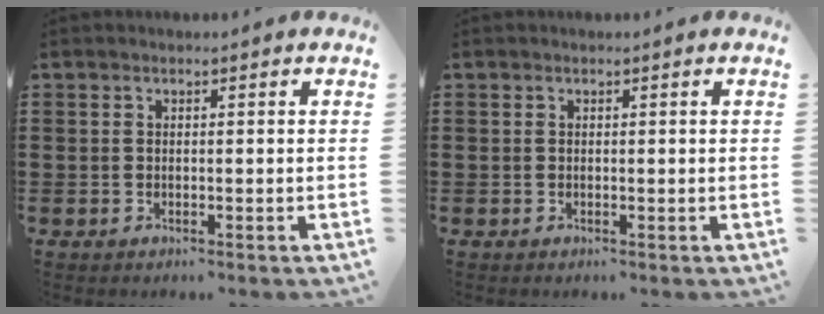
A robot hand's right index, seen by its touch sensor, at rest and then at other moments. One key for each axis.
{"total": 0.0}